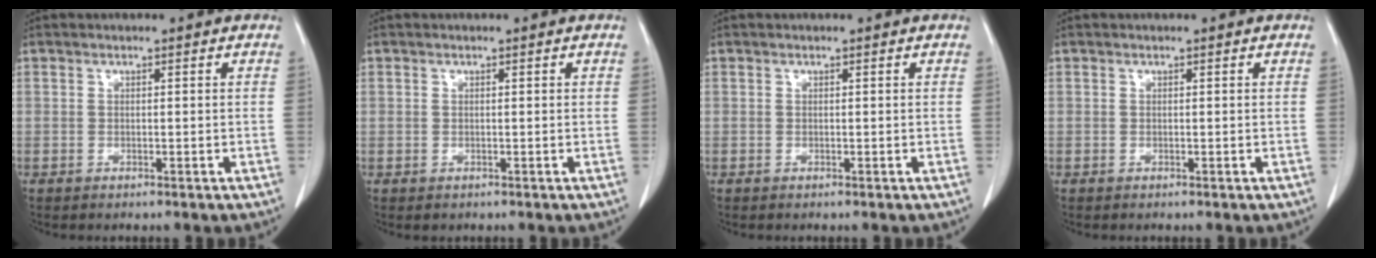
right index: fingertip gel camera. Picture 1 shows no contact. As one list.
[{"total": 0.7, "force": [0.0, 0.7, 0.0], "torque": [0.004, 0.004, -0.003]}, {"total": 0.0}, {"total": 0.0}]